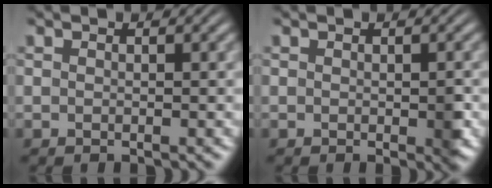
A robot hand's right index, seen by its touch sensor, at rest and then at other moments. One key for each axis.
{"total": 1.1, "fx": -0.2, "fy": 0.5, "fz": 1.0, "tx": -0.010, "ty": -0.004, "tz": -0.003}